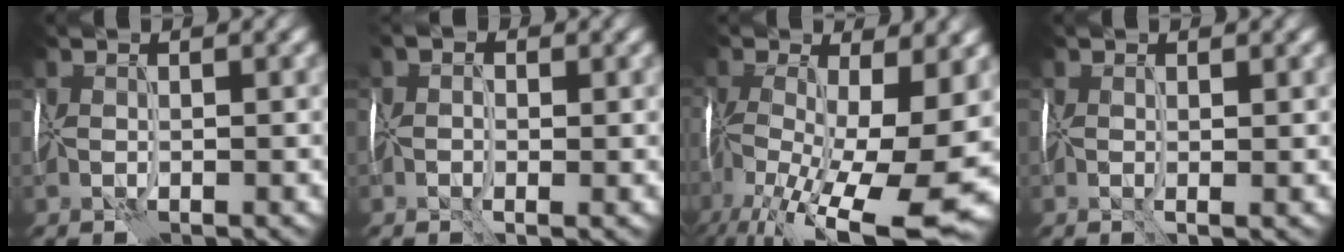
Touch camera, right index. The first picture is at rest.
{"total": 1.0, "force": [-0.1, 0.7, 0.7], "torque": [-0.020, 0.003, -0.007]}
{"total": 15.6, "force": [-4.4, 6.3, 13.5], "torque": [-0.261, -0.015, -0.066]}
{"total": 0.7, "force": [0.2, 0.1, 0.7], "torque": [-0.019, -0.001, 0.002]}